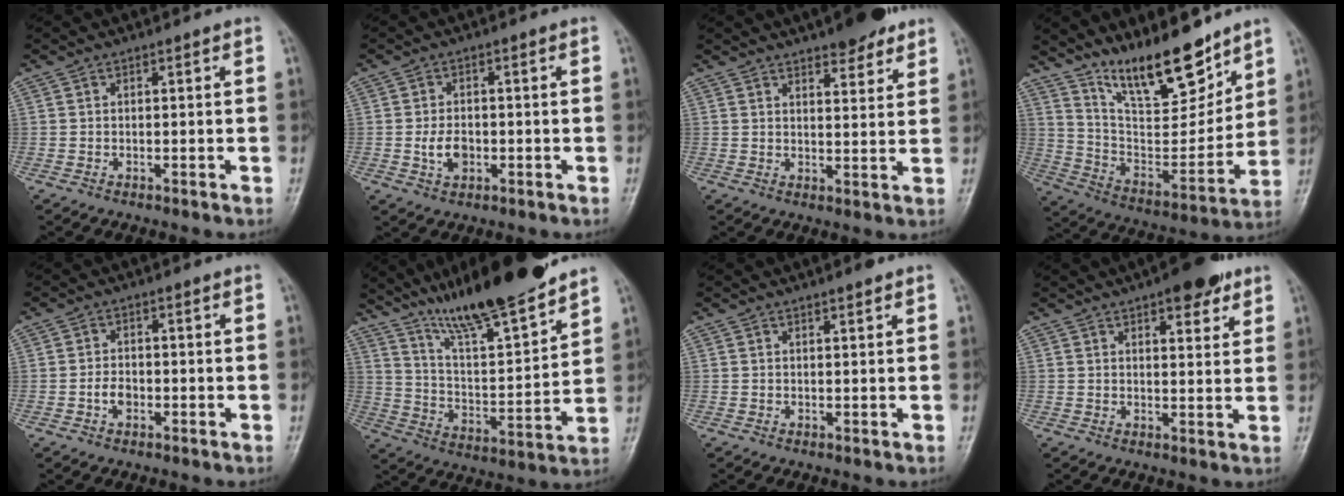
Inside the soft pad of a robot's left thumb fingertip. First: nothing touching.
{"total": 4.2, "force": [-0.8, 2.8, 3.0], "torque": [-0.049, 0.002, -0.013]}
{"total": 7.1, "force": [5.3, 2.3, 4.2], "torque": [-0.034, -0.029, 0.074]}
{"total": 17.8, "force": [13.4, 5.5, 10.3], "torque": [-0.124, -0.088, 0.242]}
{"total": 2.7, "force": [-0.9, 1.9, 1.7], "torque": [-0.026, 0.010, -0.019]}
{"total": 19.6, "force": [16.0, 2.6, 11.0], "torque": [-0.154, -0.083, 0.280]}
{"total": 1.5, "force": [1.1, 0.3, 1.0], "torque": [-0.013, -0.005, 0.016]}
{"total": 8.3, "force": [5.1, 3.2, 5.8], "torque": [-0.055, -0.021, 0.066]}